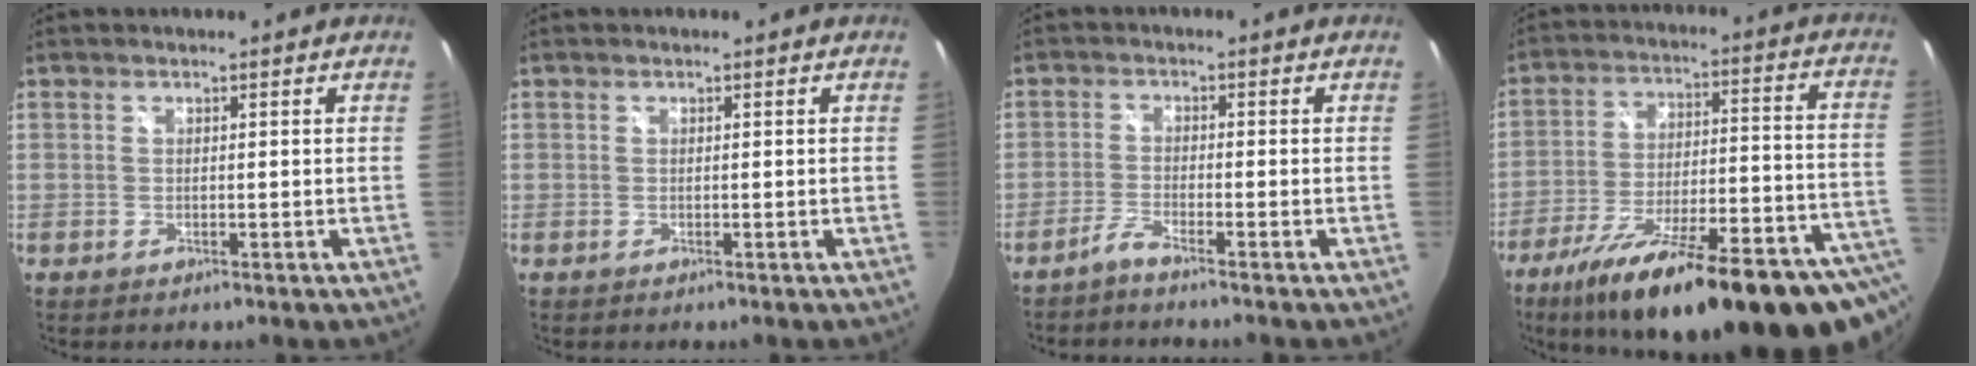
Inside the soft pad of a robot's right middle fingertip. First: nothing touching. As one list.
[{"total": 0.0}, {"total": 1.8, "force": [-1.4, -0.8, 0.8], "torque": [-0.032, -0.001, -0.037]}, {"total": 31.6, "force": [-22.5, 6.1, 21.4], "torque": [-0.303, -0.054, -0.319]}]